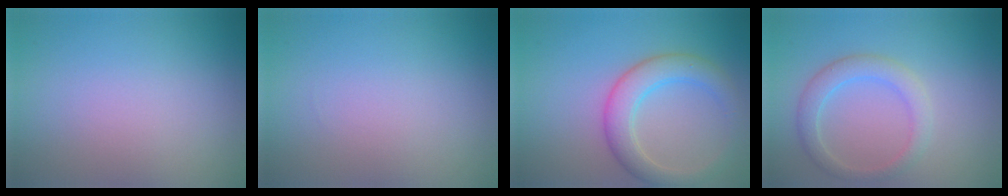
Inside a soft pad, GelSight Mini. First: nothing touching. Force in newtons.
{"total": 0.0}
{"total": 4.2, "press": 4.2, "slide": 0.1}
{"total": 2.8, "press": 2.8, "slide": 0.3}